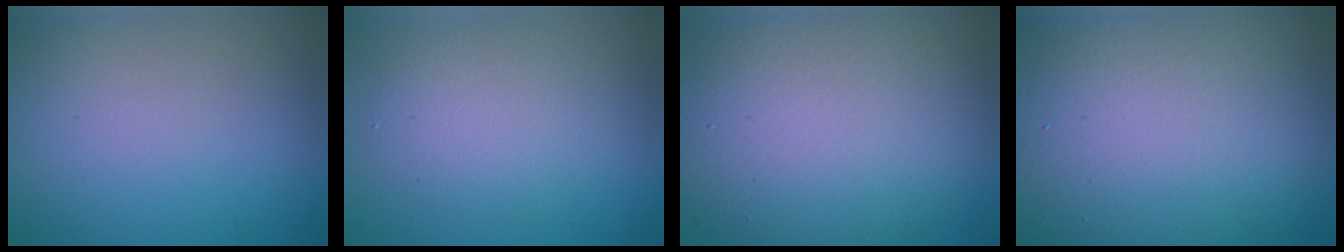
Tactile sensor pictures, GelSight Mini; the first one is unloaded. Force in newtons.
{"total": 3.4, "press": 3.4, "slide": 0.2}
{"total": 10.7, "press": 10.7, "slide": 0.5}
{"total": 15.4, "press": 15.4, "slide": 0.8}